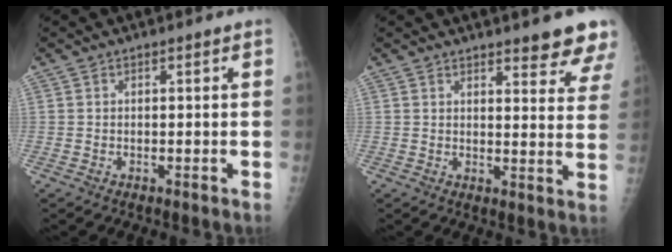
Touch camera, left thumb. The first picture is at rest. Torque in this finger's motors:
{"motor_torque": [1.21, 0.55, 0.43, -0.48, 0.00]}